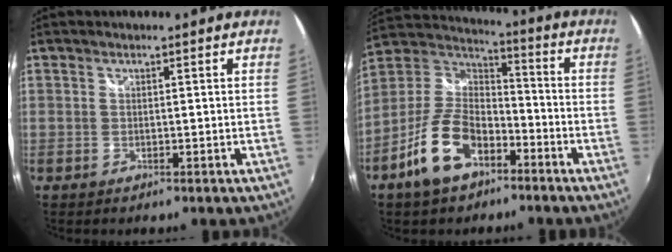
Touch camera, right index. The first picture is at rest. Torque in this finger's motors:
{"motor_torque": [1.12, -1.02, 0.69, 0.14]}